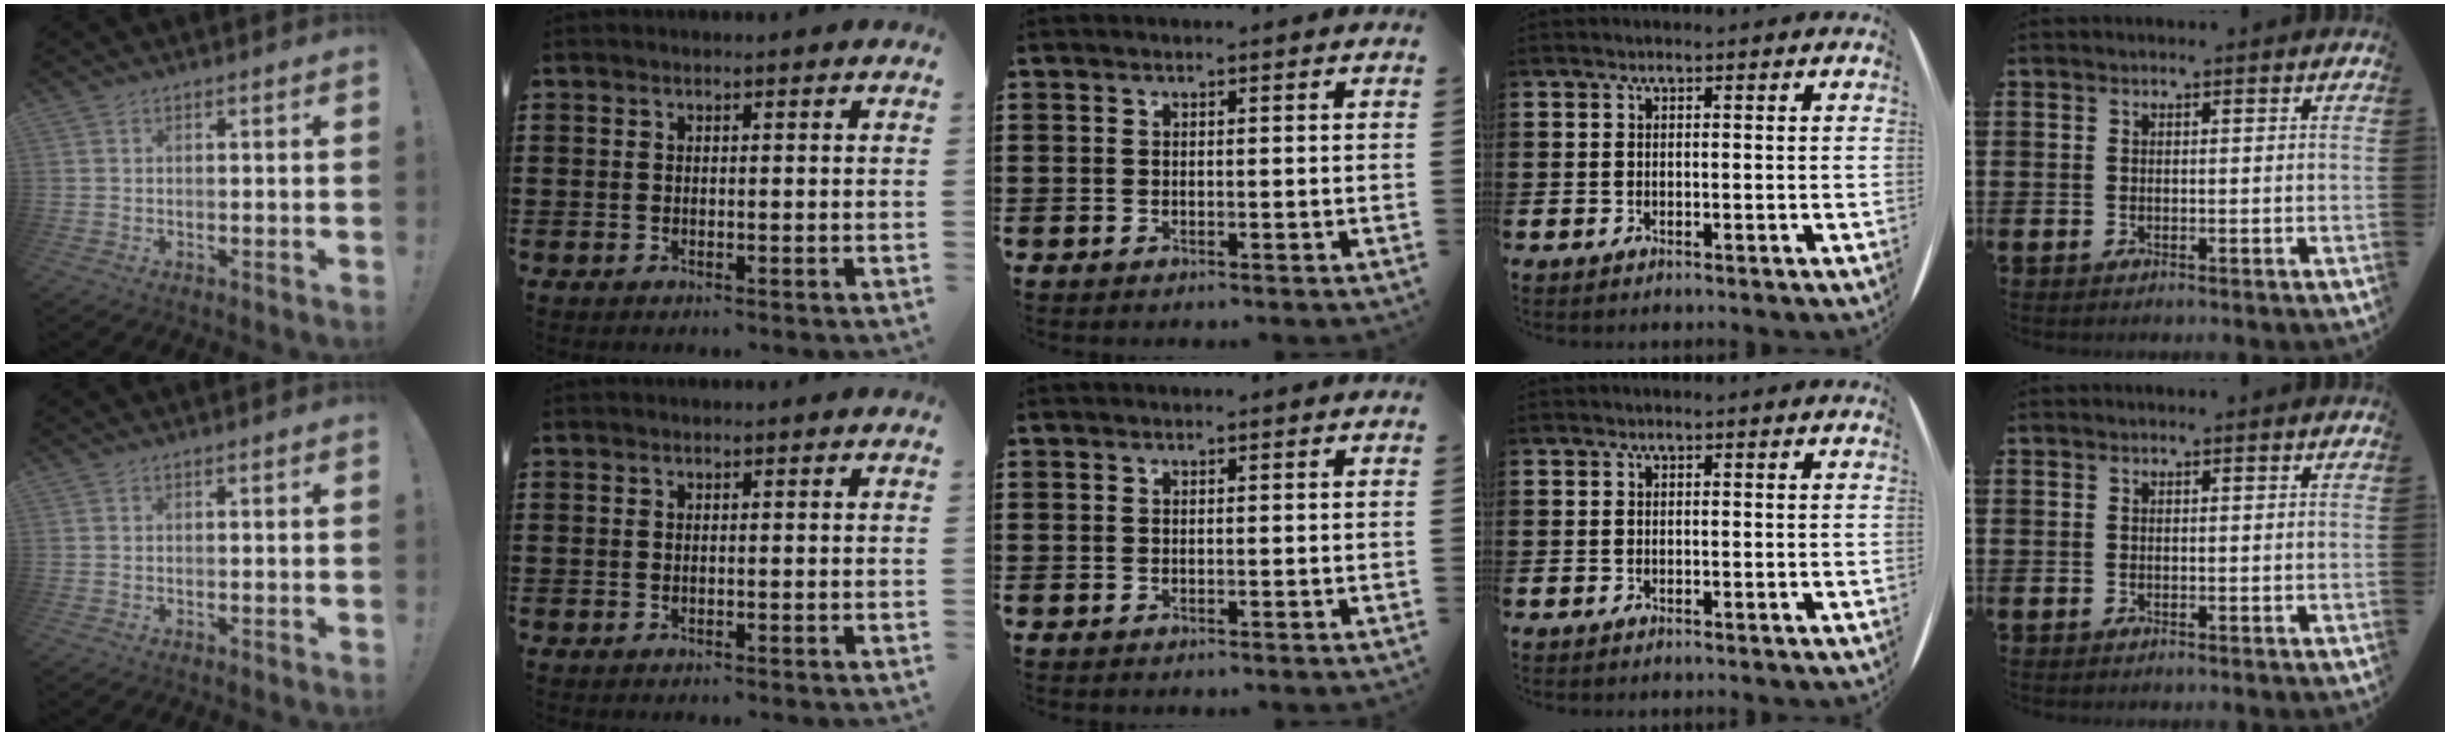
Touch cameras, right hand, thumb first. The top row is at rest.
{}